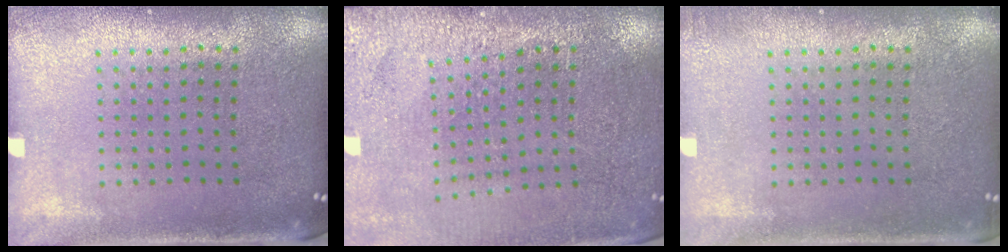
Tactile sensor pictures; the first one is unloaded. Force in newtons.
{"total": 2.8, "press": 2.8, "slide": 0.1}
{"total": 0.9, "press": 0.8, "slide": 0.3}